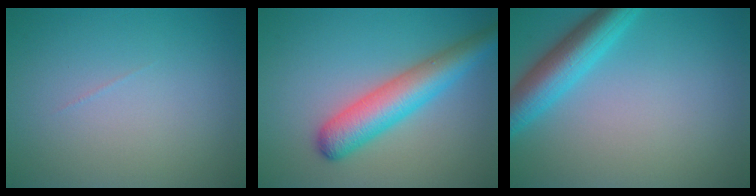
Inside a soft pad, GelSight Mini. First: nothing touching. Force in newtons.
{"total": 5.8, "press": 5.8, "slide": 0.2}
{"total": 5.2, "press": 5.1, "slide": 0.2}